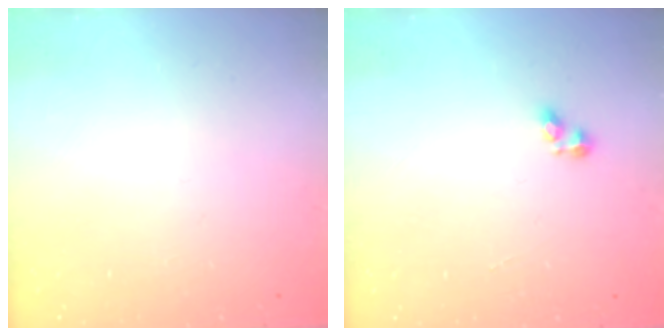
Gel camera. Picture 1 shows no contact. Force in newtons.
{"total": 3.0, "press": 2.9, "slide": 0.6}